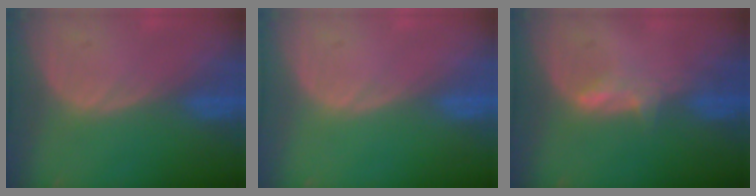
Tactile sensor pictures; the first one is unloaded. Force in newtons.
{"total": 0.0}
{"total": 2.3, "press": 2.3, "slide": 0.4}